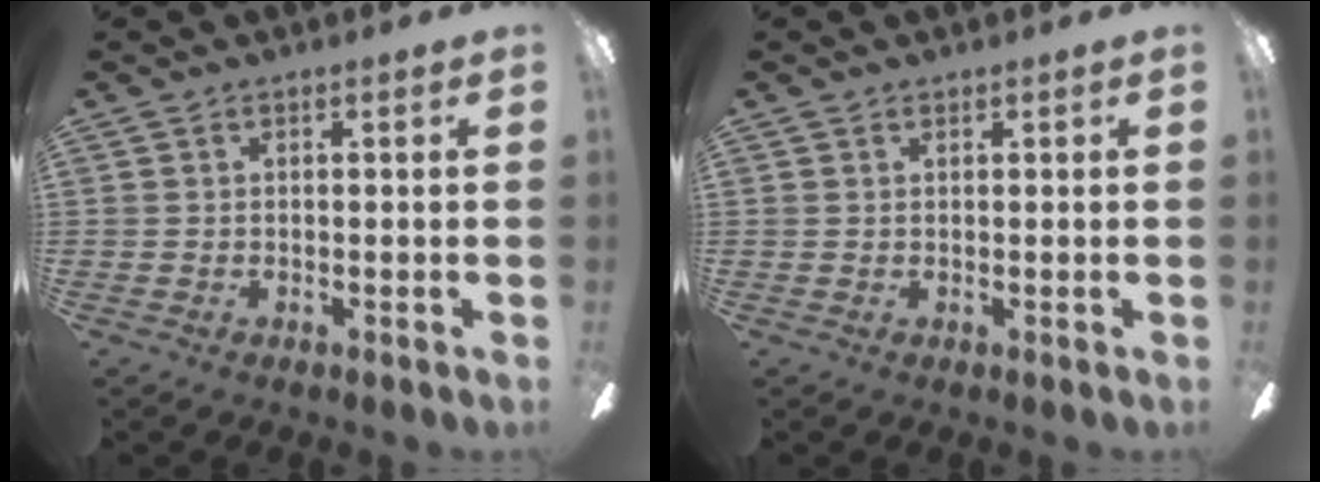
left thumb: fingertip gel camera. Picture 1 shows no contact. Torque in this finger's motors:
{"motor_torque": [-0.27, -0.19, -0.25, 0.44, 0.01]}